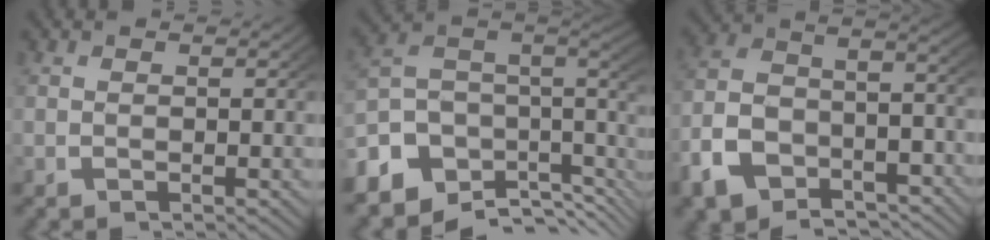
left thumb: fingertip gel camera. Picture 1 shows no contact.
{"total": 14.8, "force": [-4.0, 9.4, 10.7], "torque": [-0.204, -0.014, -0.057]}
{"total": 10.4, "force": [-4.3, 7.1, 6.1], "torque": [-0.144, -0.030, -0.060]}